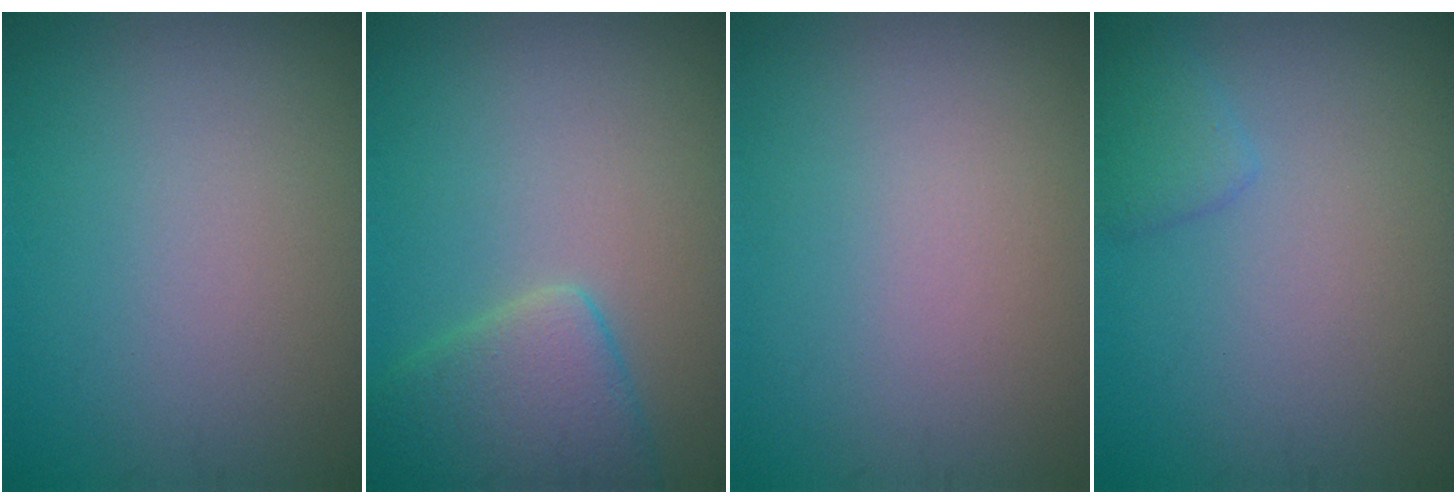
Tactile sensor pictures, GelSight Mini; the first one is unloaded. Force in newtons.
{"total": 4.2, "press": 4.1, "slide": 0.2}
{"total": 0.0}
{"total": 1.4, "press": 1.4, "slide": 0.1}